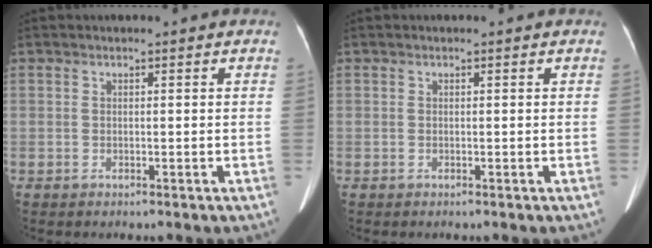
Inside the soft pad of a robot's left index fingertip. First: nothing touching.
{"total": 0.0}